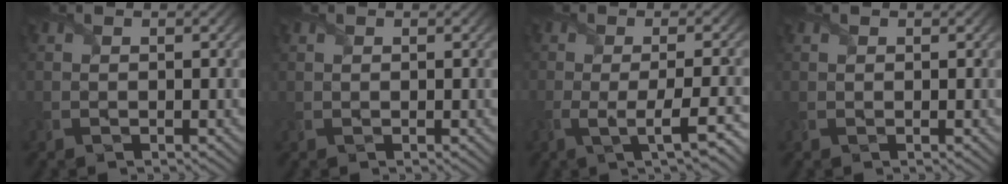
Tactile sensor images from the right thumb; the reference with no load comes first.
{"total": 0.0}
{"total": 5.9, "force": [-2.2, 1.0, 5.4], "torque": [-0.083, 0.001, -0.041]}
{"total": 0.0}